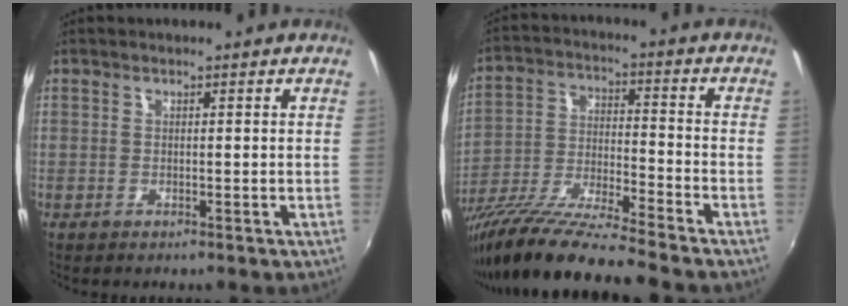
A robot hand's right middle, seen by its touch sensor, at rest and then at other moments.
{"total": 14.7, "force": [-12.2, -0.3, 8.1], "torque": [-0.160, -0.029, -0.224]}